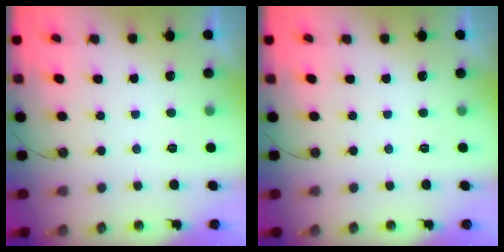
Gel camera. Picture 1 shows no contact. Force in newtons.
{"total": 0.0}